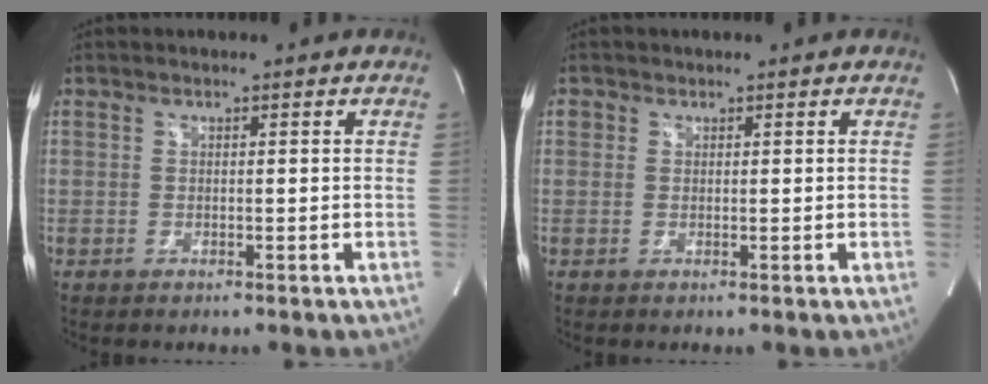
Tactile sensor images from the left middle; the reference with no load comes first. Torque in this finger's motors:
{"motor_torque": [0.02, -0.01, -0.02, 0.00]}